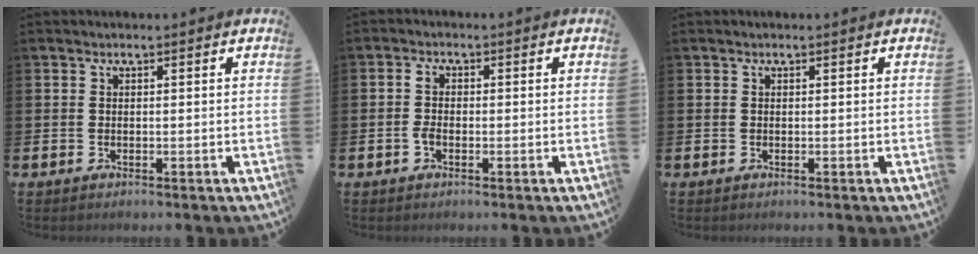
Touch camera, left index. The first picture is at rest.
{"total": 2.3, "force": [-0.4, 1.4, 1.8], "torque": [-0.032, 0.006, -0.009]}
{"total": 0.0}